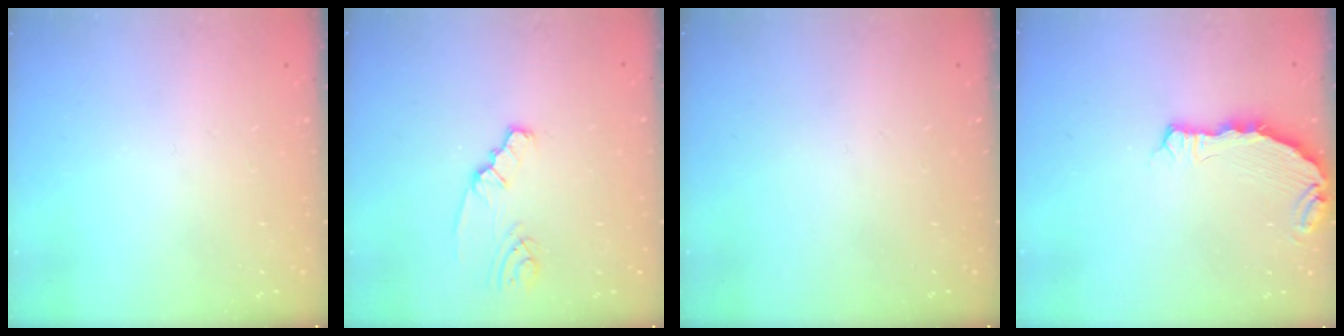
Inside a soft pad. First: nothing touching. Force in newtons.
{"total": 2.0, "press": 2.0, "slide": 0.1}
{"total": 0.0}
{"total": 6.5, "press": 5.2, "slide": 3.9}